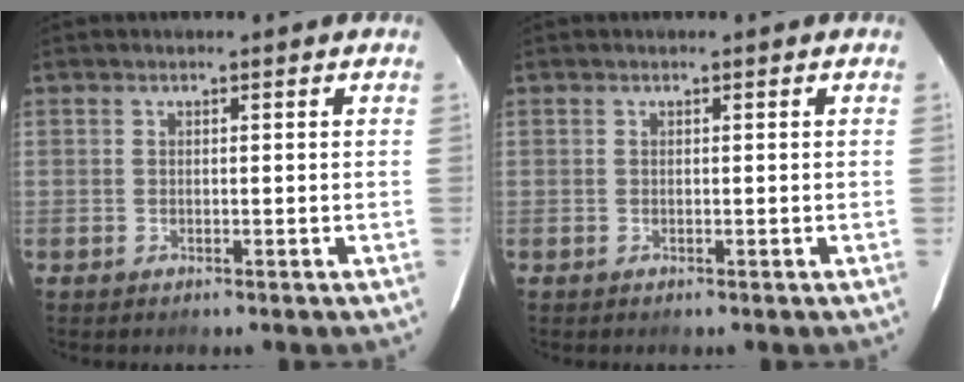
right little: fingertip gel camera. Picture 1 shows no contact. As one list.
[{"total": 0.0}]